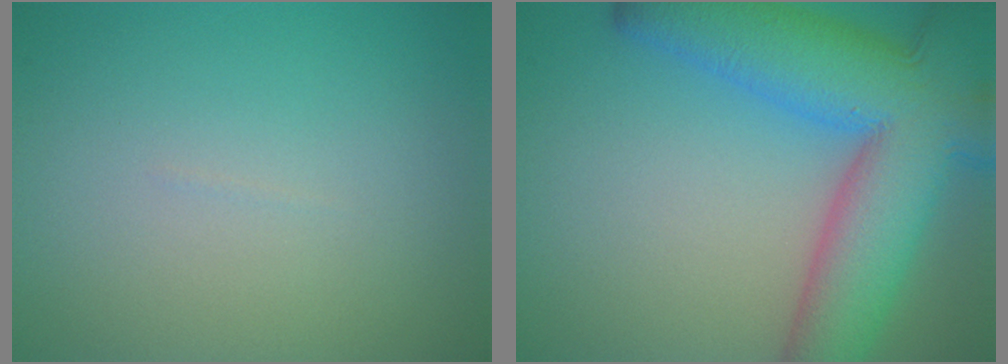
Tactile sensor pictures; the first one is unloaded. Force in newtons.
{"total": 12.5, "press": 12.5, "slide": 0.6}